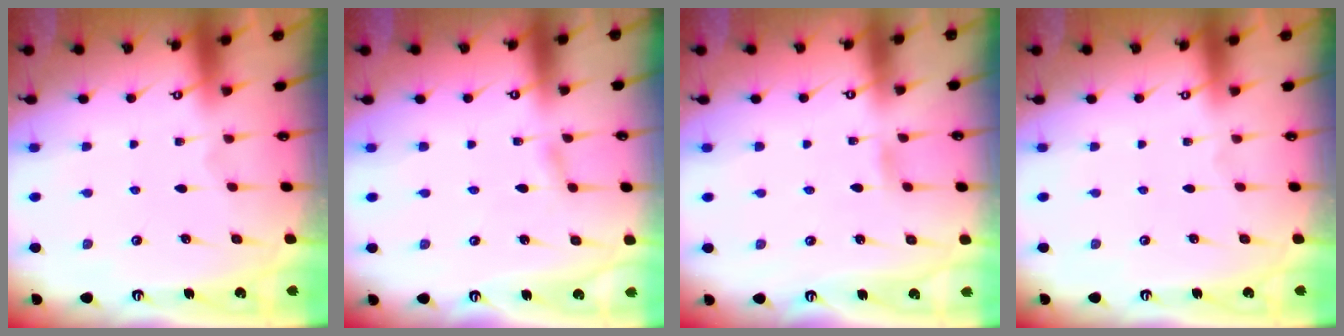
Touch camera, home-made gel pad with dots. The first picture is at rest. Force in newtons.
{"total": 2.9, "press": 2.9, "slide": 0.3}
{"total": 2.0, "press": 2.0, "slide": 0.2}
{"total": 0.0}